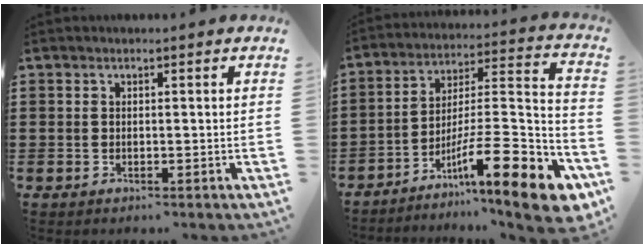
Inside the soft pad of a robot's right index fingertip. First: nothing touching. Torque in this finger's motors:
{"motor_torque": [1.57, -0.57, 1.06, 0.12]}